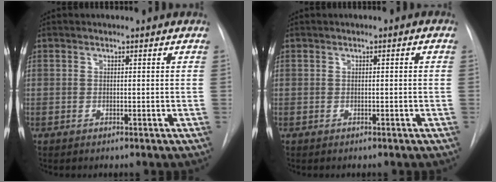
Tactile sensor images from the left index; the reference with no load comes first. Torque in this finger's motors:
{"motor_torque": [0.13, -0.96, -0.45, 0.02]}